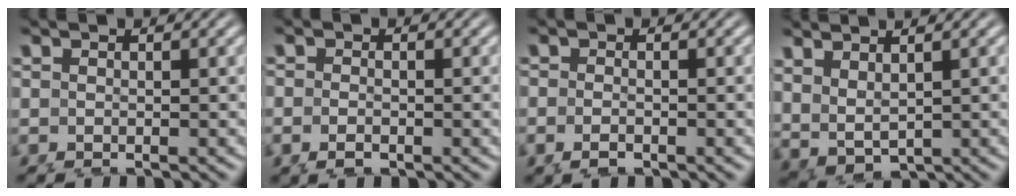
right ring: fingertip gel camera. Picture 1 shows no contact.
{"total": 0.9, "force": [-0.3, 0.6, 0.6], "torque": [-0.016, 0.001, -0.005]}
{"total": 0.8, "force": [-0.4, 0.3, 0.6], "torque": [-0.017, 0.001, -0.006]}
{"total": 2.2, "force": [2.1, 0.4, 0.7], "torque": [-0.017, 0.001, 0.052]}